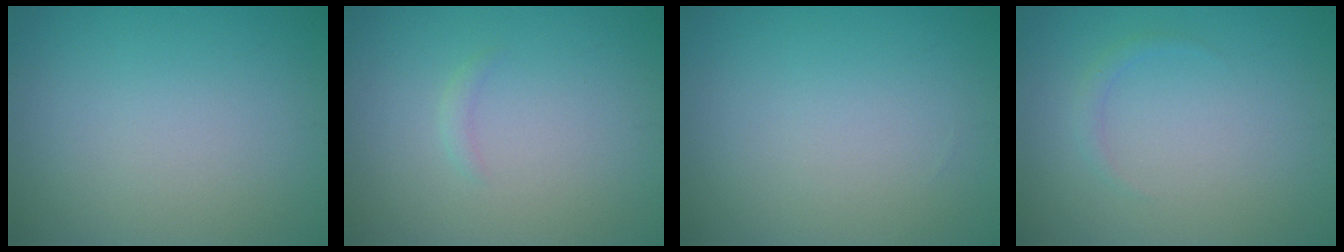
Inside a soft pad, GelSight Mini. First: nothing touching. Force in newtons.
{"total": 0.6, "press": 0.6, "slide": 0.1}
{"total": 0.0}
{"total": 0.8, "press": 0.8, "slide": 0.0}